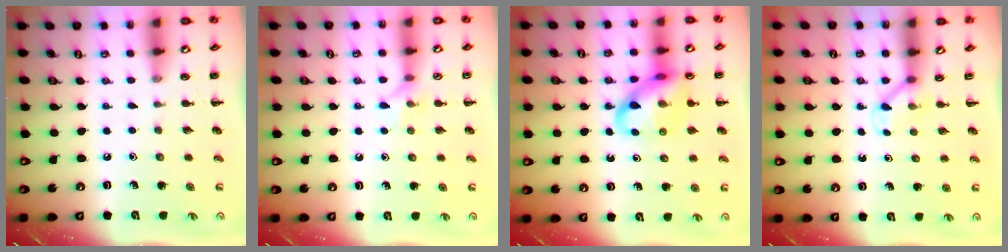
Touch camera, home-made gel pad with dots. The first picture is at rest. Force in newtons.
{"total": 5.6, "press": 5.5, "slide": 0.6}
{"total": 13.6, "press": 13.4, "slide": 1.9}
{"total": 3.5, "press": 3.4, "slide": 1.0}